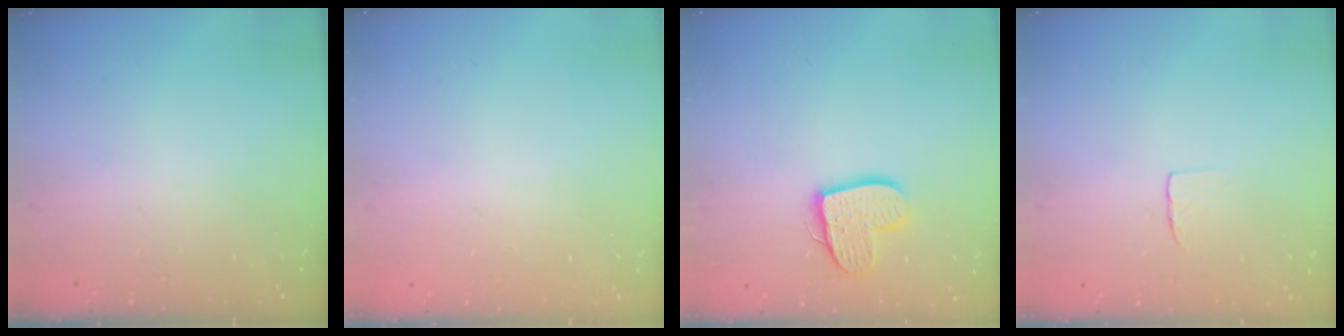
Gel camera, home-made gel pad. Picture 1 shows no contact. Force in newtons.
{"total": 0.0}
{"total": 11.9, "press": 11.8, "slide": 1.1}
{"total": 3.4, "press": 3.4, "slide": 0.3}